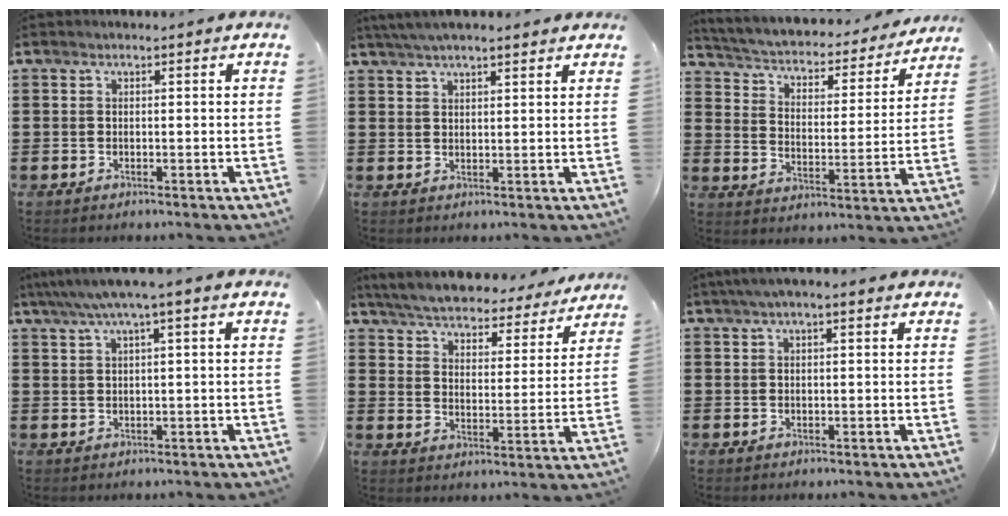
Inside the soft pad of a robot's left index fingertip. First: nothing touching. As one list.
[{"total": 3.9, "force": [3.3, 0.6, 2.0], "torque": [-0.046, 0.003, 0.061]}, {"total": 2.3, "force": [2.0, 0.8, 0.6], "torque": [-0.029, -0.024, 0.022]}, {"total": 3.7, "force": [2.1, -0.1, 3.0], "torque": [-0.064, 0.002, 0.035]}, {"total": 5.5, "force": [5.5, 0.2, 0.9], "torque": [-0.046, -0.040, 0.093]}, {"total": 2.6, "force": [1.6, 0.5, 1.9], "torque": [-0.039, 0.006, 0.029]}]